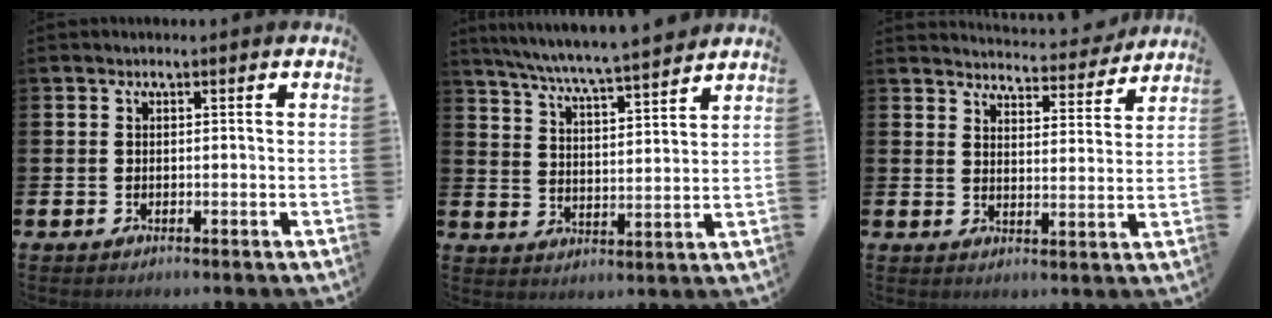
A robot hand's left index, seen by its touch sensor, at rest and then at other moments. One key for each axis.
{"total": 7.1, "fx": 6.8, "fy": -0.2, "fz": 2.0, "tx": -0.067, "ty": -0.044, "tz": 0.120}
{"total": 4.5, "fx": 4.4, "fy": 0.5, "fz": 0.3, "tx": -0.012, "ty": -0.035, "tz": 0.074}